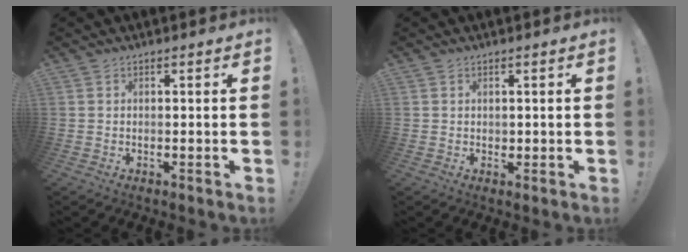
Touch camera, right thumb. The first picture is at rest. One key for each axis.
{"total": 1.0, "fx": 0.4, "fy": 0.9, "fz": 0.1, "tx": -0.001, "ty": 0.001, "tz": 0.007}